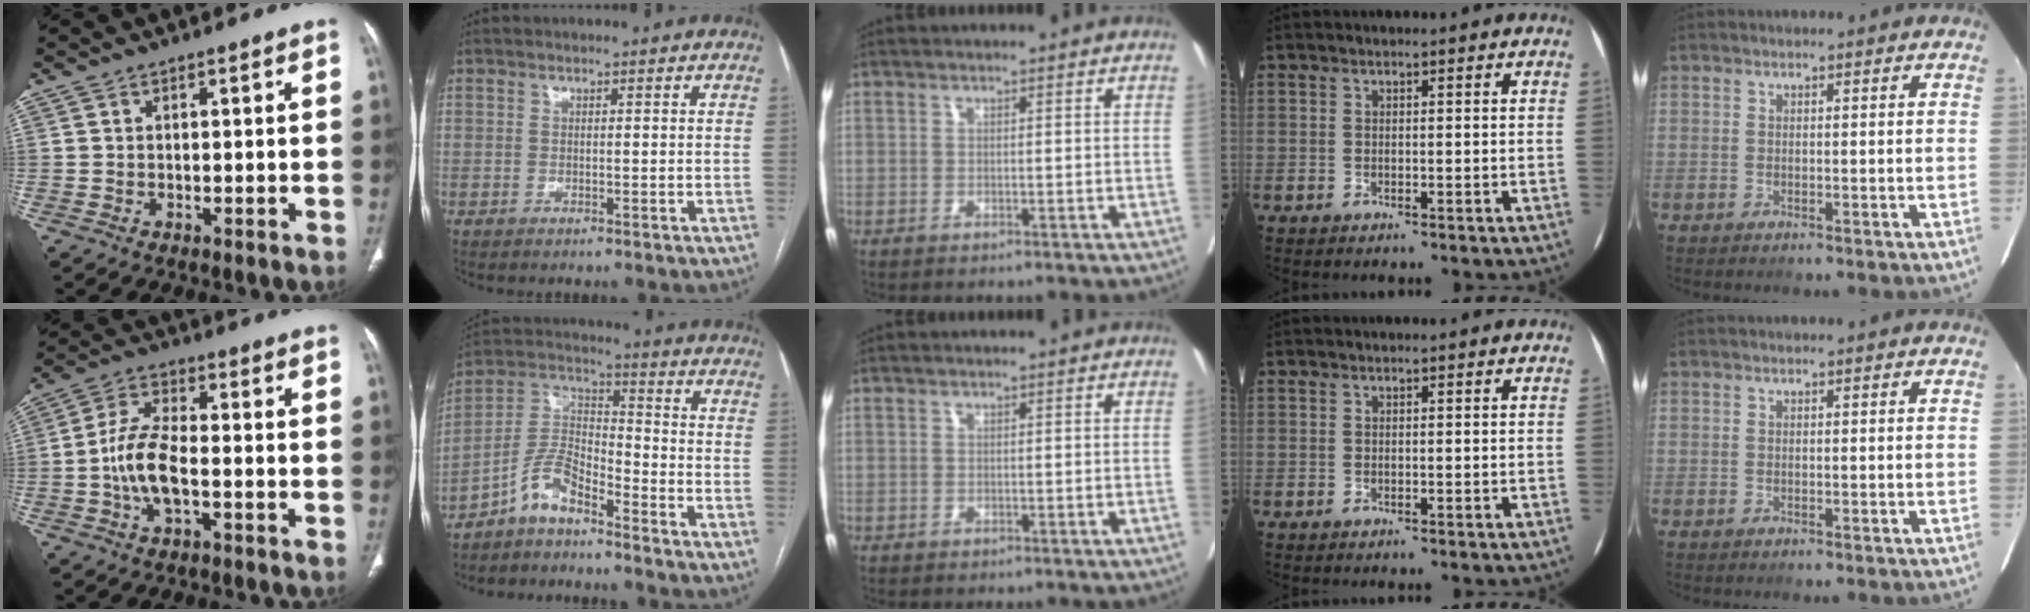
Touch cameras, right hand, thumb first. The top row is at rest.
{"thumb": {"total": 9.0, "force": [-2.1, 3.8, 7.9], "torque": [-0.166, 0.021, -0.044]}, "index": {"total": 7.2, "force": [-5.4, 2.3, 4.3], "torque": [-0.096, 0.014, -0.111]}}